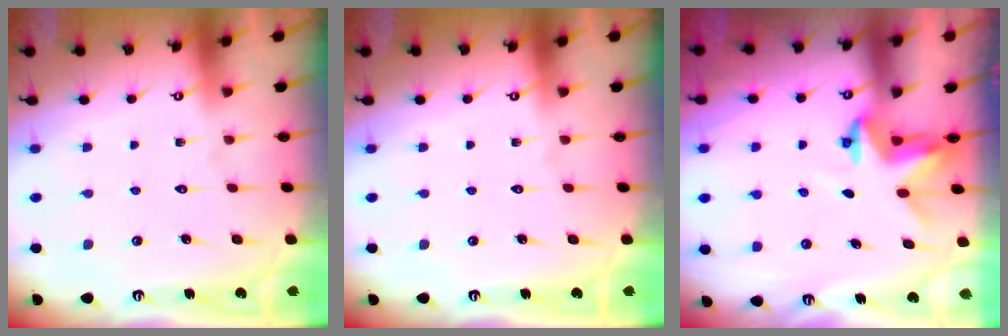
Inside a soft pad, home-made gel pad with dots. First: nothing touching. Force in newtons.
{"total": 0.0}
{"total": 3.1, "press": 3.1, "slide": 0.2}